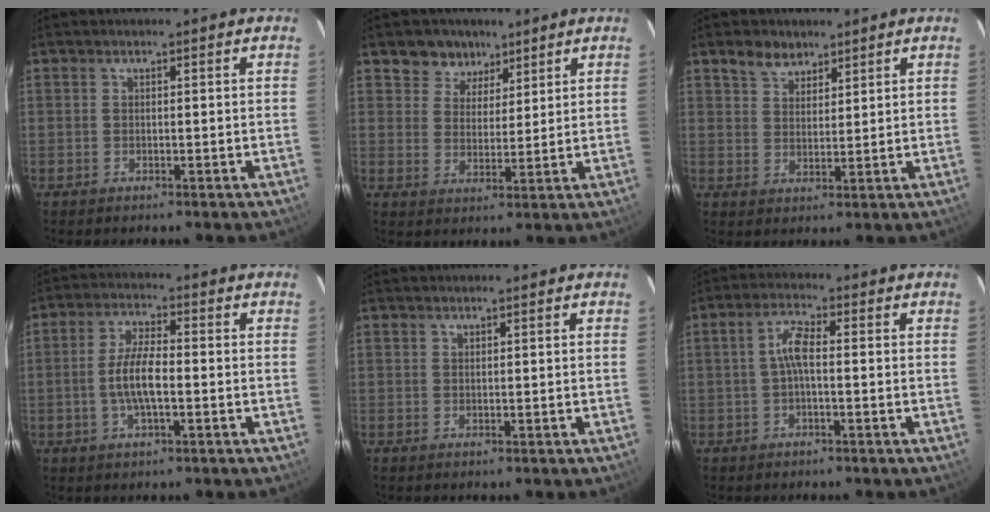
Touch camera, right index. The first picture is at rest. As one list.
[{"total": 6.3, "force": [4.3, 4.4, 1.1], "torque": [-0.016, 0.013, 0.073]}, {"total": 4.8, "force": [3.5, 2.8, 1.6], "torque": [-0.024, 0.010, 0.064]}, {"total": 6.7, "force": [-1.2, 1.8, 6.4], "torque": [-0.127, 0.006, -0.026]}, {"total": 0.0}, {"total": 4.0, "force": [-0.4, 1.0, 3.8], "torque": [-0.080, 0.012, -0.008]}]